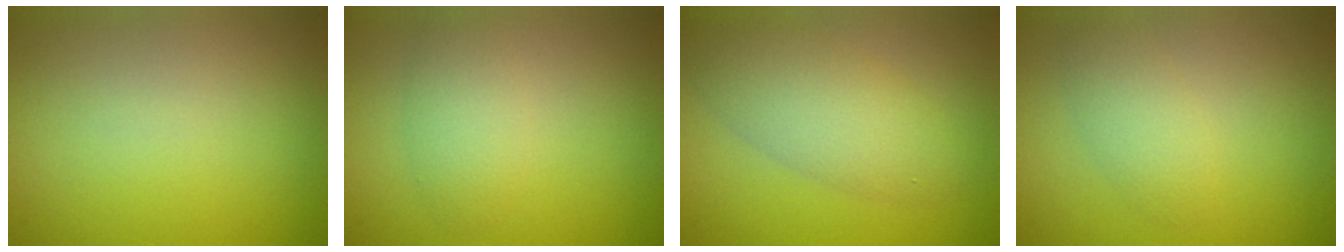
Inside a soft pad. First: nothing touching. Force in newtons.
{"total": 2.6, "press": 2.6, "slide": 0.1}
{"total": 4.9, "press": 4.9, "slide": 0.5}
{"total": 2.3, "press": 2.3, "slide": 0.2}